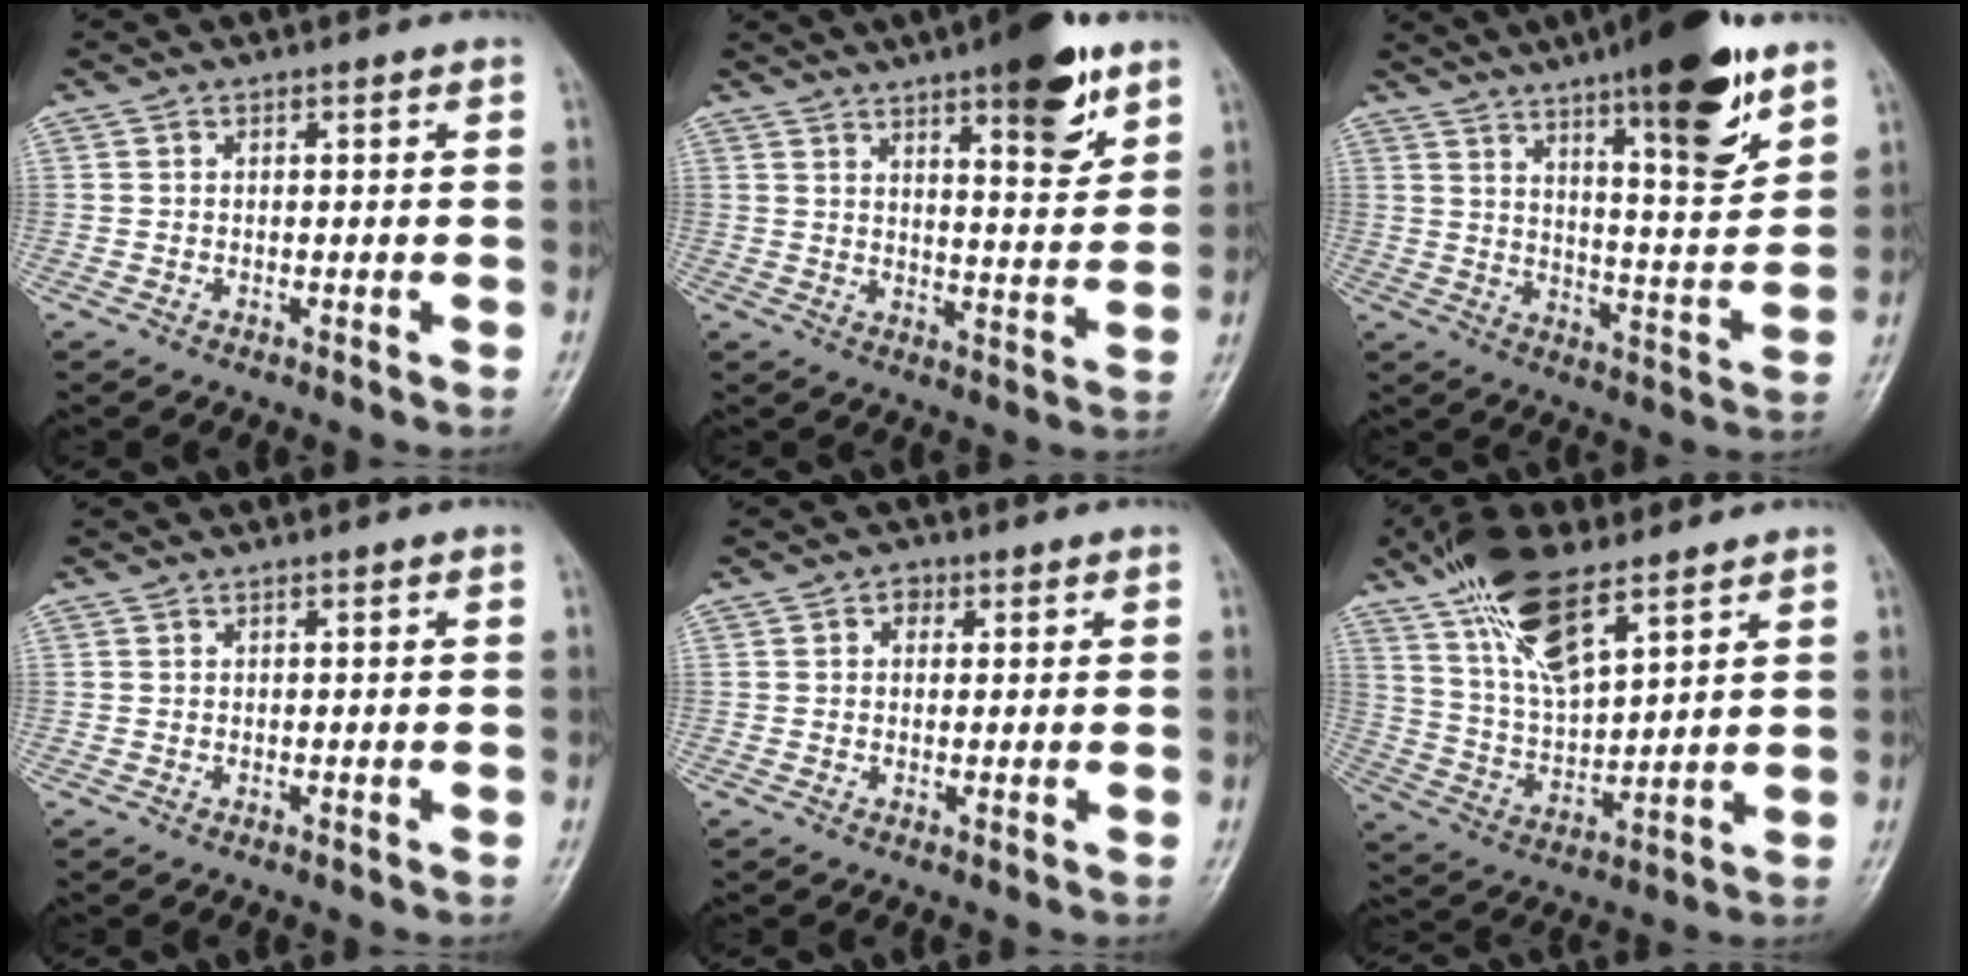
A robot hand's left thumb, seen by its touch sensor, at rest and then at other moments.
{"total": 12.3, "force": [7.4, 3.2, 9.3], "torque": [-0.107, -0.041, 0.103]}
{"total": 18.5, "force": [11.3, 4.1, 14.1], "torque": [-0.181, -0.063, 0.173]}
{"total": 0.0}
{"total": 2.2, "force": [0.7, 1.9, 1.0], "torque": [0.000, 0.003, 0.003]}
{"total": 15.4, "force": [9.4, 6.1, 10.5], "torque": [-0.178, -0.033, 0.185]}